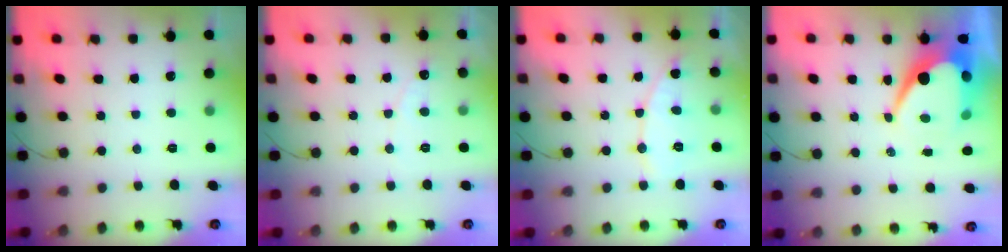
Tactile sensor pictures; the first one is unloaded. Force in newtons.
{"total": 2.9, "press": 2.9, "slide": 0.2}
{"total": 7.2, "press": 7.2, "slide": 0.6}
{"total": 11.2, "press": 11.1, "slide": 0.7}